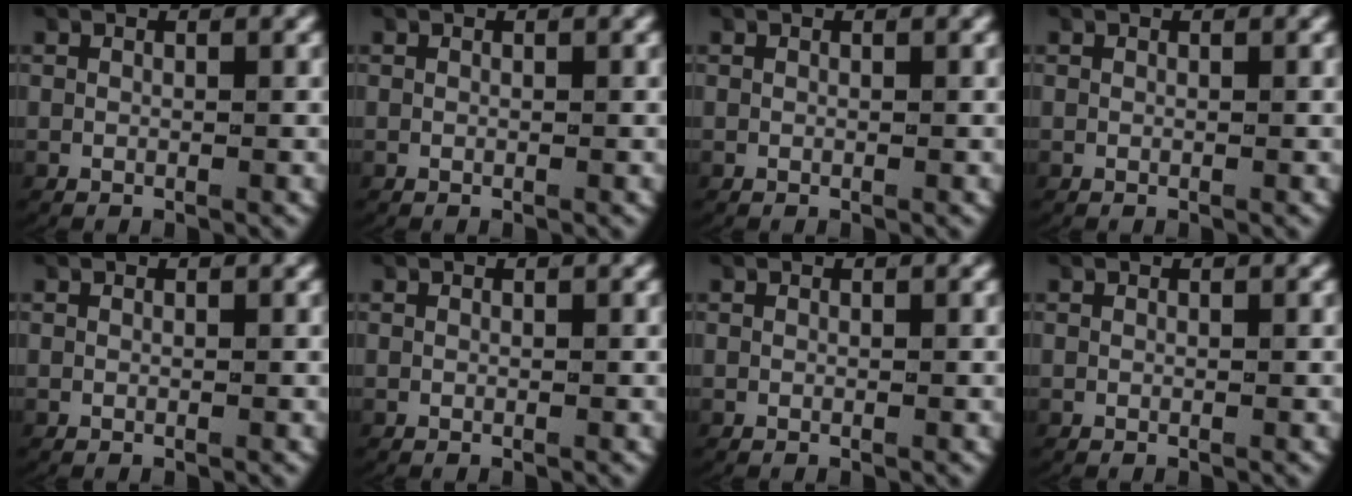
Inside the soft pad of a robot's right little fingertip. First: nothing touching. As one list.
[{"total": 0.0}, {"total": 0.0}, {"total": 0.0}, {"total": 0.0}, {"total": 0.0}, {"total": 0.6, "force": [0.0, -0.6, -0.3], "torque": [0.002, -0.006, 0.006]}, {"total": 0.0}]